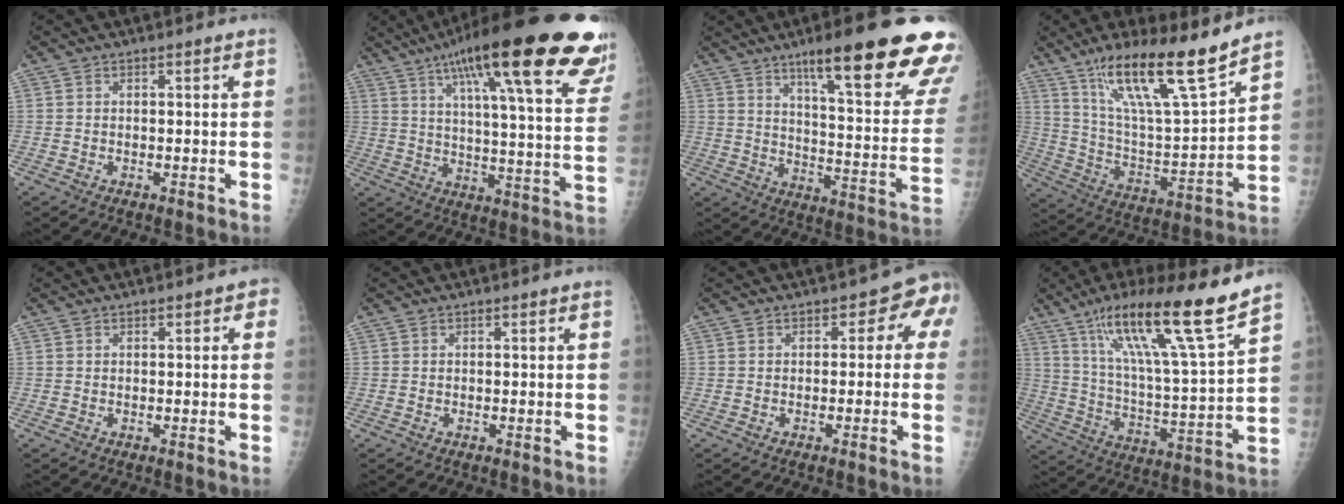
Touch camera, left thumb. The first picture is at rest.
{"total": 27.8, "force": [15.3, 6.1, 22.3], "torque": [-0.339, -0.006, 0.225]}
{"total": 26.5, "force": [16.6, 4.3, 20.2], "torque": [-0.235, -0.063, 0.236]}
{"total": 20.2, "force": [14.1, 2.7, 14.2], "torque": [-0.224, -0.067, 0.254]}
{"total": 1.8, "force": [0.7, 1.0, 1.3], "torque": [-0.005, 0.002, 0.005]}
{"total": 0.0}
{"total": 4.1, "force": [0.2, 3.1, 2.8], "torque": [0.007, 0.010, -0.011]}
{"total": 20.9, "force": [14.2, 1.2, 15.3], "torque": [-0.240, -0.059, 0.242]}